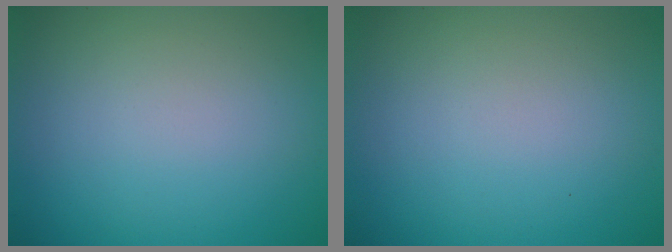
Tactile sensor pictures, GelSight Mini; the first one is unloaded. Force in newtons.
{"total": 0.0}